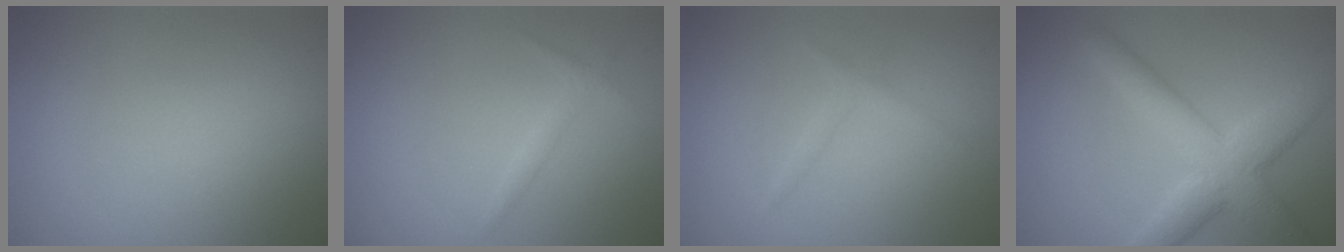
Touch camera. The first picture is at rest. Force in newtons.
{"total": 0.8, "press": 0.8, "slide": 0.0}
{"total": 1.0, "press": 1.0, "slide": 0.0}
{"total": 6.0, "press": 6.0, "slide": 0.2}